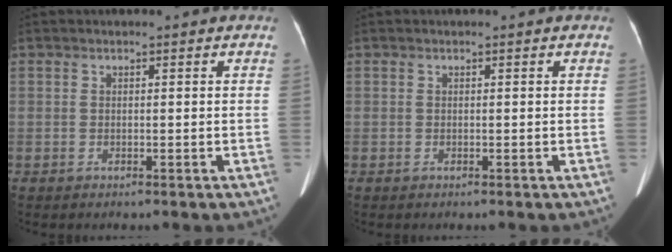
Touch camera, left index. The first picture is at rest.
{"total": 0.0}